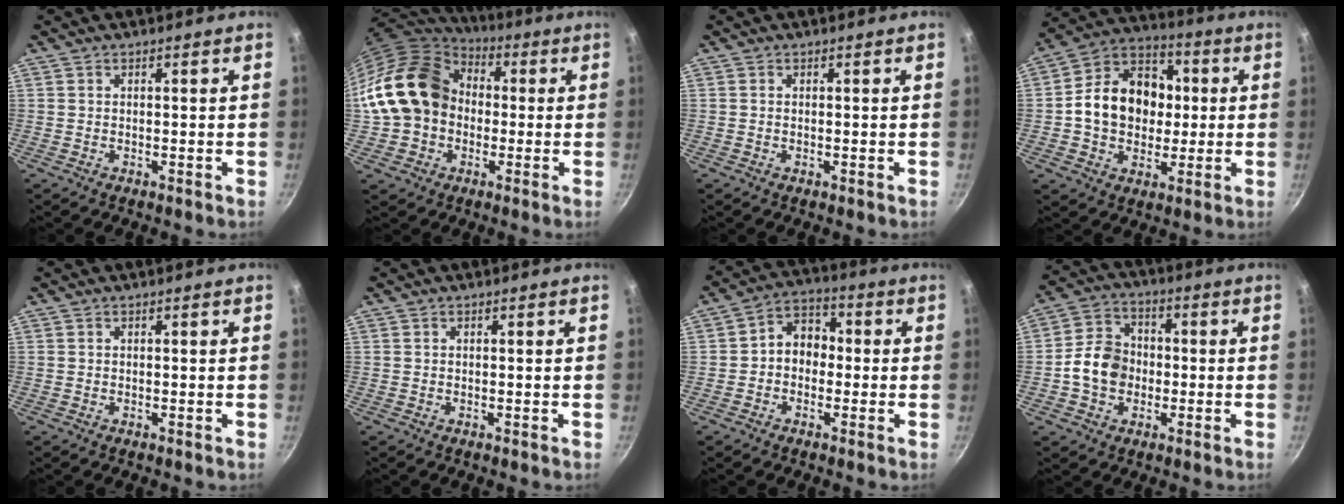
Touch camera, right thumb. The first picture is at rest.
{"total": 17.5, "force": [0.1, 14.3, 10.1], "torque": [-0.162, 0.043, -0.003]}
{"total": 0.0}
{"total": 16.4, "force": [0.6, 12.9, 10.1], "torque": [-0.134, 0.026, -0.004]}
{"total": 0.0}
{"total": 0.0}
{"total": 7.0, "force": [-0.5, 5.6, 4.2], "torque": [-0.027, 0.026, -0.026]}
{"total": 9.7, "force": [-1.5, 7.9, 5.5], "torque": [-0.068, 0.026, -0.040]}